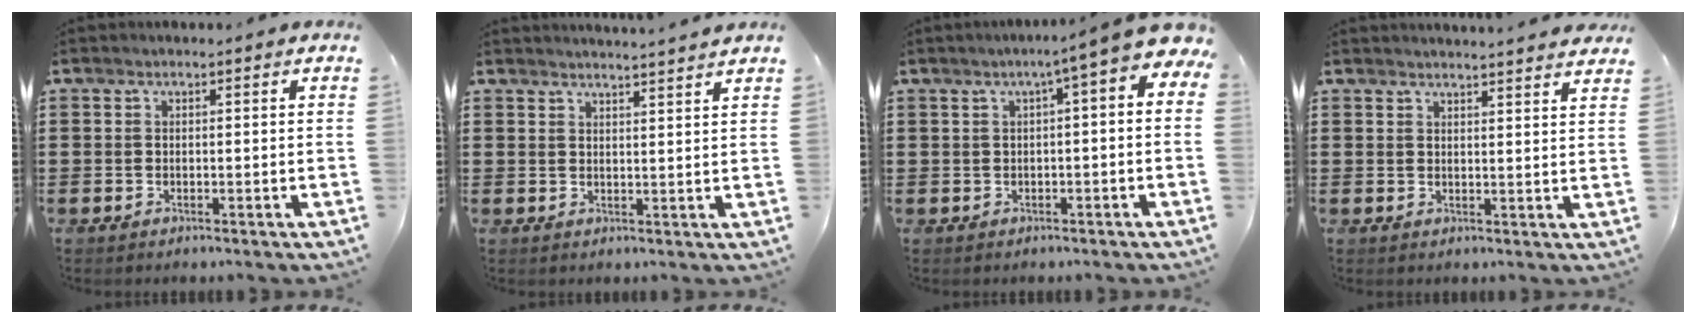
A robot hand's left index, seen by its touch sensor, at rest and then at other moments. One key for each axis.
{"total": 2.6, "fx": 2.5, "fy": -0.6, "fz": 0.1, "tx": -0.007, "ty": -0.012, "tz": 0.048}
{"total": 3.8, "fx": 1.1, "fy": 0.3, "fz": 3.6, "tx": -0.073, "ty": -0.008, "tz": 0.014}
{"total": 2.6, "fx": 2.5, "fy": -0.4, "fz": 0.1, "tx": 0.000, "ty": -0.013, "tz": 0.047}